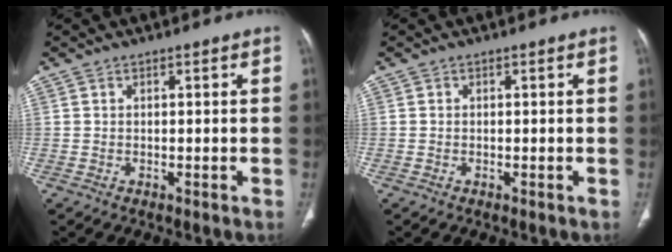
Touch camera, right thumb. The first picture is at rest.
{"total": 0.0}